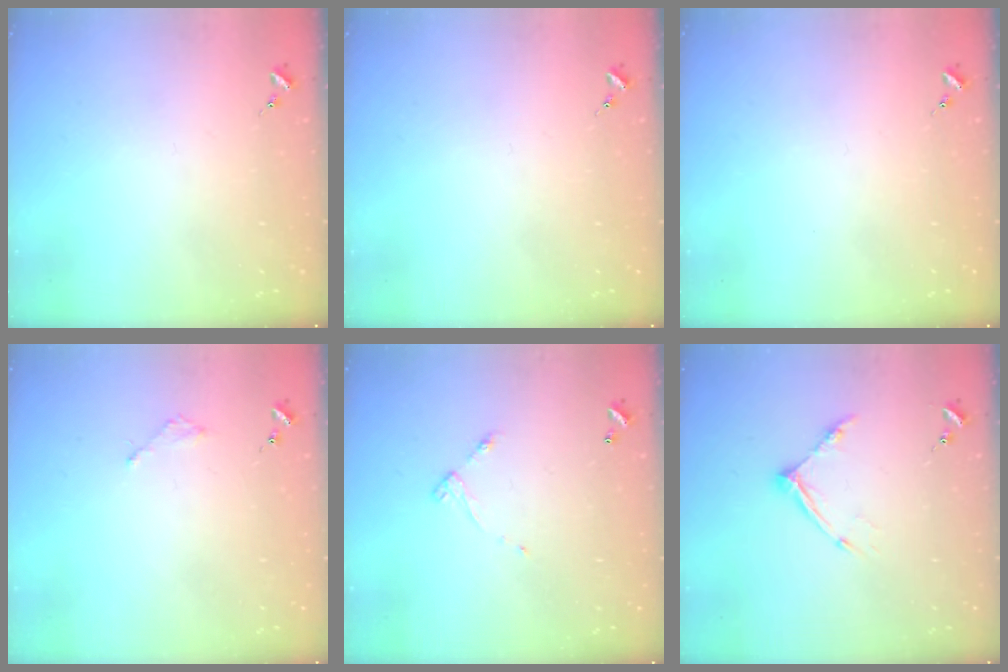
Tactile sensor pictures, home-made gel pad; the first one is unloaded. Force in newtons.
{"total": 0.0}
{"total": 0.0}
{"total": 2.0, "press": 2.0, "slide": 0.3}
{"total": 4.2, "press": 4.2, "slide": 0.2}
{"total": 10.0, "press": 9.9, "slide": 0.7}